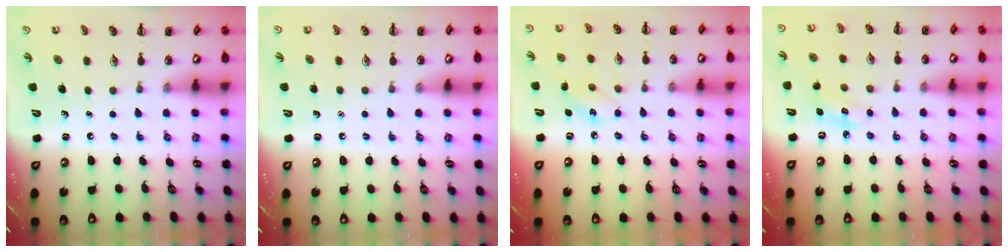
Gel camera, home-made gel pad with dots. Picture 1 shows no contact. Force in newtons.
{"total": 1.5, "press": 1.5, "slide": 0.1}
{"total": 6.3, "press": 6.2, "slide": 1.2}
{"total": 3.6, "press": 3.5, "slide": 0.9}